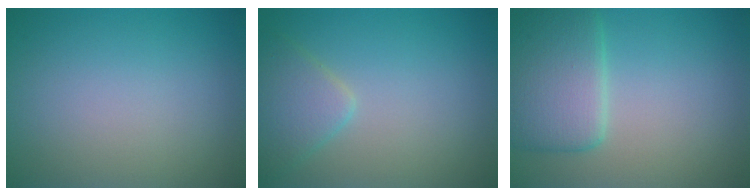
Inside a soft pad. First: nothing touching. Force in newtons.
{"total": 2.7, "press": 2.7, "slide": 0.2}
{"total": 5.2, "press": 5.2, "slide": 0.4}